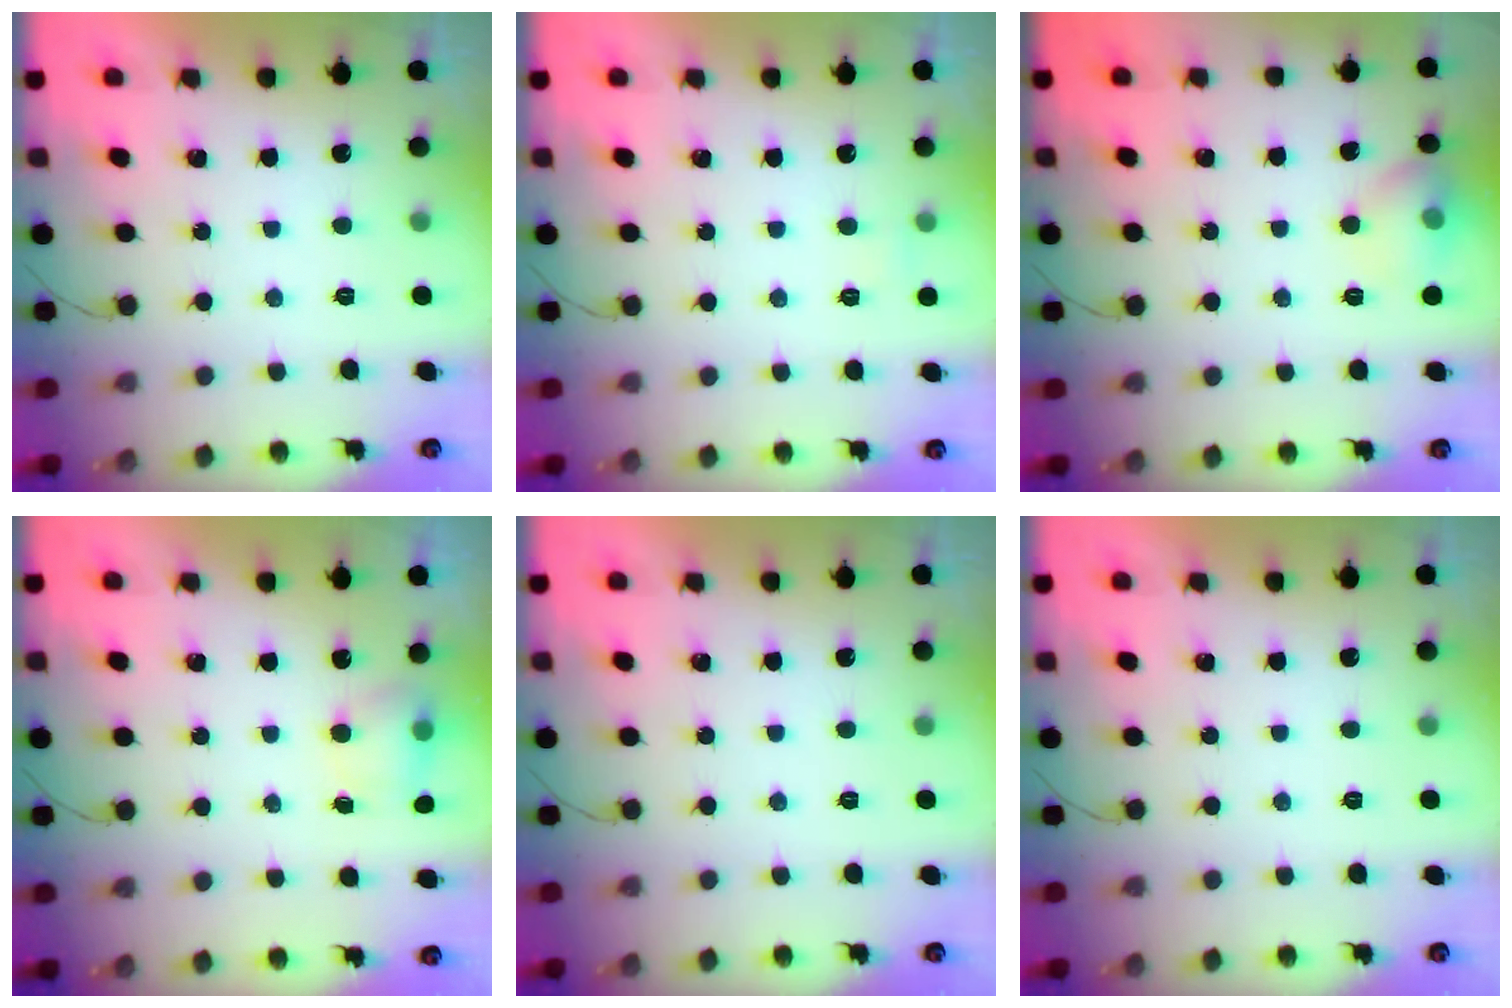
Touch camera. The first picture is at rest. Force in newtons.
{"total": 7.0, "press": 1.7, "slide": 6.8}
{"total": 9.9, "press": 8.2, "slide": 5.5}
{"total": 5.2, "press": 5.1, "slide": 1.1}
{"total": 0.0}
{"total": 0.0}